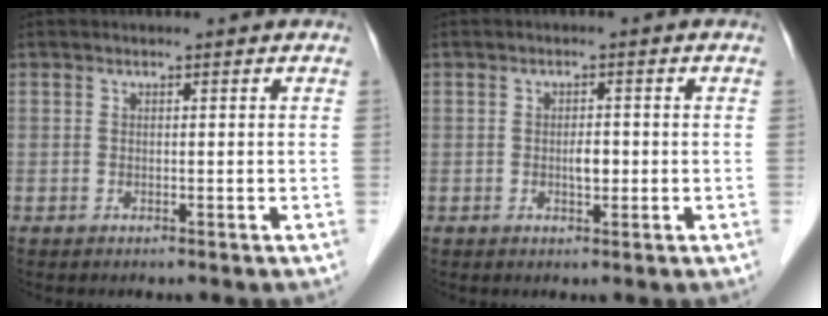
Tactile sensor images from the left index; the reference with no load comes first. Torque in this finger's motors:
{"motor_torque": [0.04, 0.02, 0.01, 0.03]}